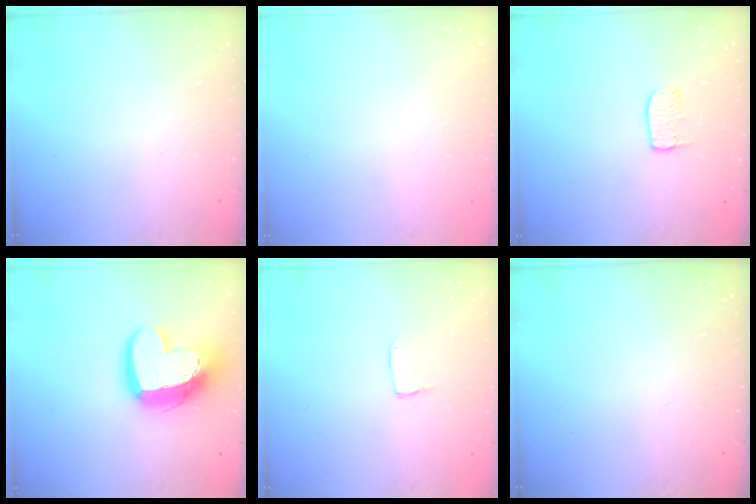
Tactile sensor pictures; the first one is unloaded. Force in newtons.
{"total": 0.0}
{"total": 5.4, "press": 5.4, "slide": 0.3}
{"total": 17.3, "press": 17.3, "slide": 1.6}
{"total": 4.1, "press": 4.0, "slide": 0.2}
{"total": 0.0}